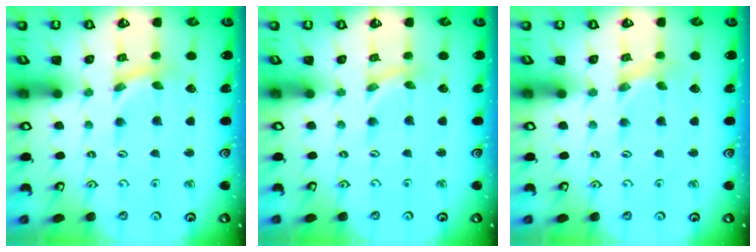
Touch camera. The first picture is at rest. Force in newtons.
{"total": 0.0}
{"total": 0.0}